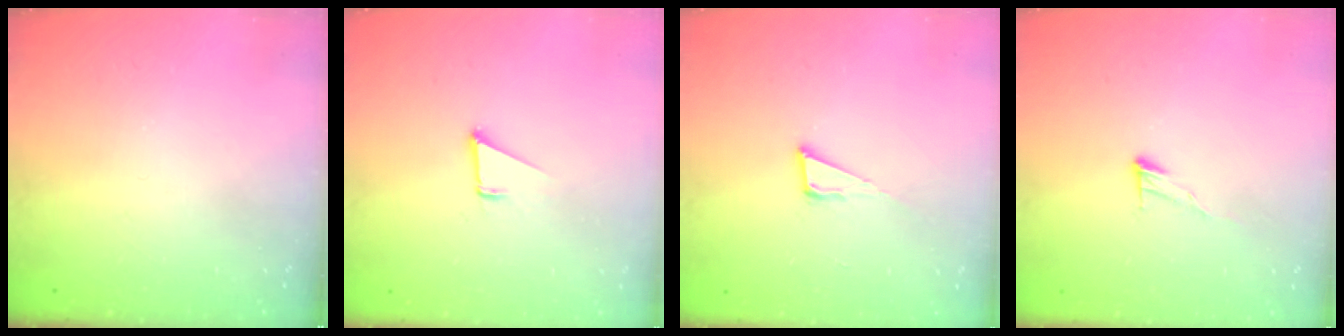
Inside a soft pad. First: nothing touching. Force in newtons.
{"total": 1.7, "press": 1.7, "slide": 0.1}
{"total": 6.4, "press": 5.8, "slide": 2.6}
{"total": 5.6, "press": 5.6, "slide": 0.2}